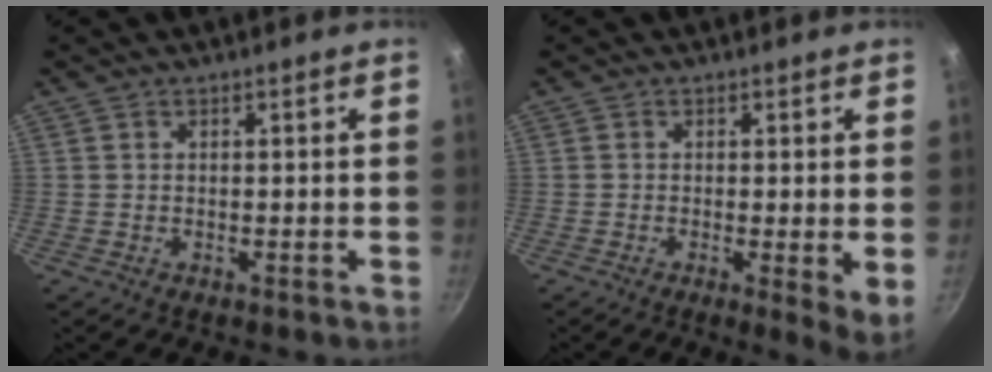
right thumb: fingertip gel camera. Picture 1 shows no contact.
{"total": 5.0, "force": [-0.4, 0.9, 4.9], "torque": [-0.066, -0.019, -0.008]}